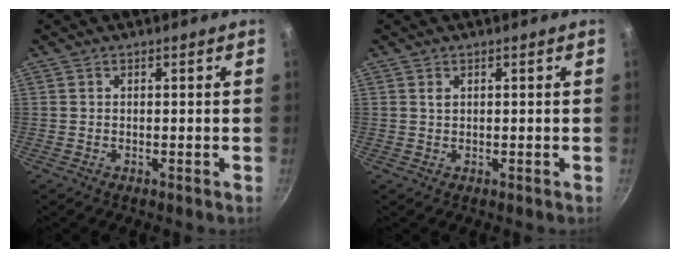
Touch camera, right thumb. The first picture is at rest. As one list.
[{"total": 0.9, "force": [0.4, 0.6, 0.6], "torque": [-0.008, -0.001, 0.008]}]